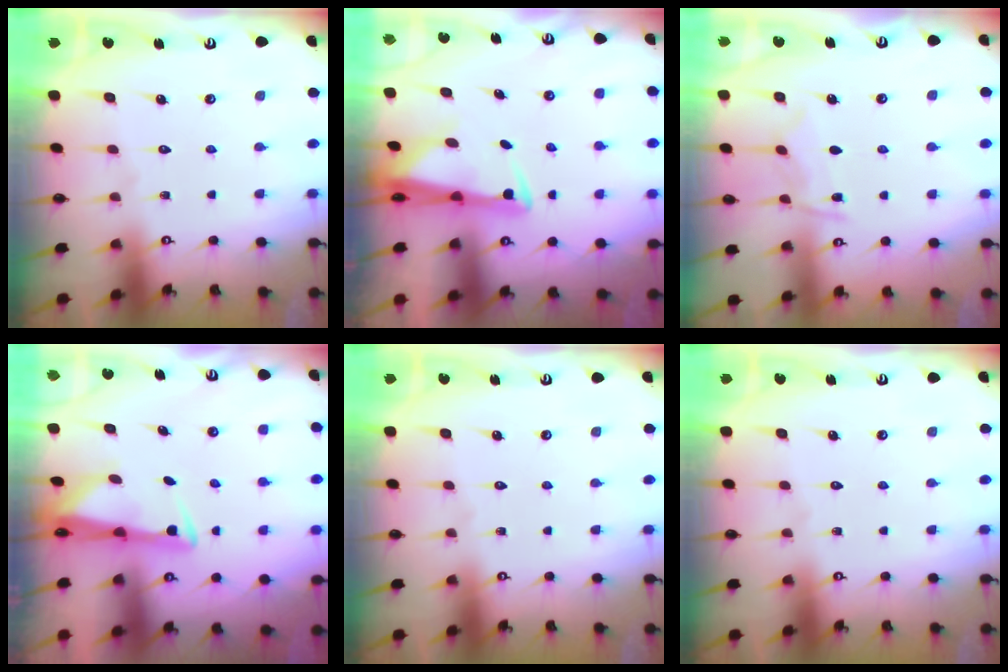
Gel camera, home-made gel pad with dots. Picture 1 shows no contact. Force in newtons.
{"total": 3.1, "press": 2.9, "slide": 1.0}
{"total": 6.9, "press": 6.8, "slide": 0.9}
{"total": 2.9, "press": 2.8, "slide": 0.9}
{"total": 0.0}
{"total": 0.0}